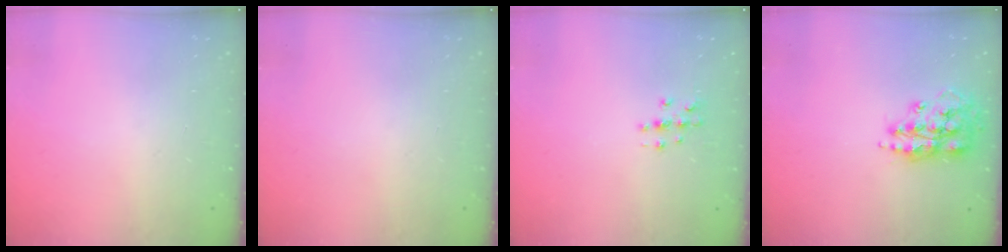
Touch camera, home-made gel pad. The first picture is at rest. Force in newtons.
{"total": 0.0}
{"total": 3.6, "press": 3.6, "slide": 0.5}
{"total": 17.4, "press": 17.4, "slide": 1.4}